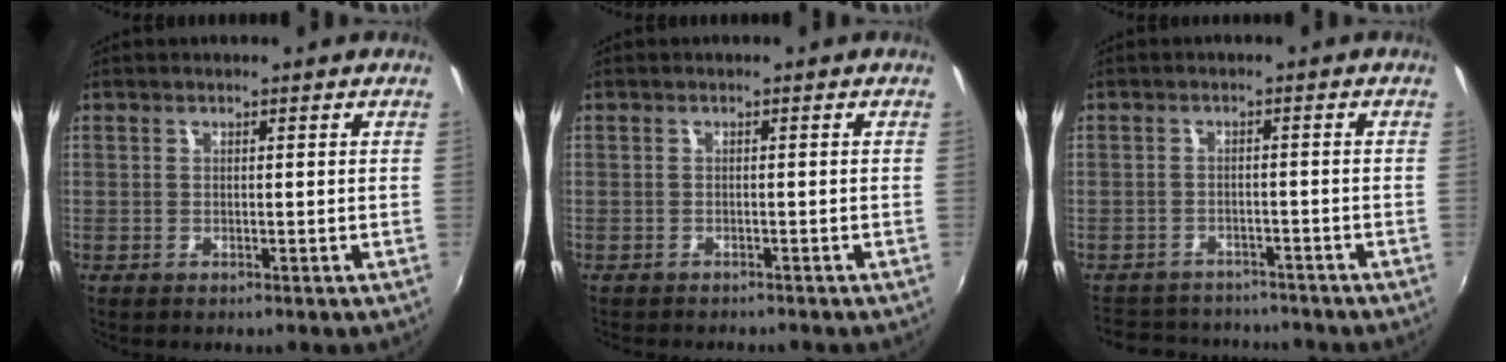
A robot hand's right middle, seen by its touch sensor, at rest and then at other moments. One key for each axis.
{"total": 2.4, "fx": -2.2, "fy": 0.6, "fz": 0.6, "tx": -0.019, "ty": -0.014, "tz": -0.035}
{"total": 10.2, "fx": -9.2, "fy": 3.8, "fz": 2.4, "tx": -0.066, "ty": 0.014, "tz": -0.133}